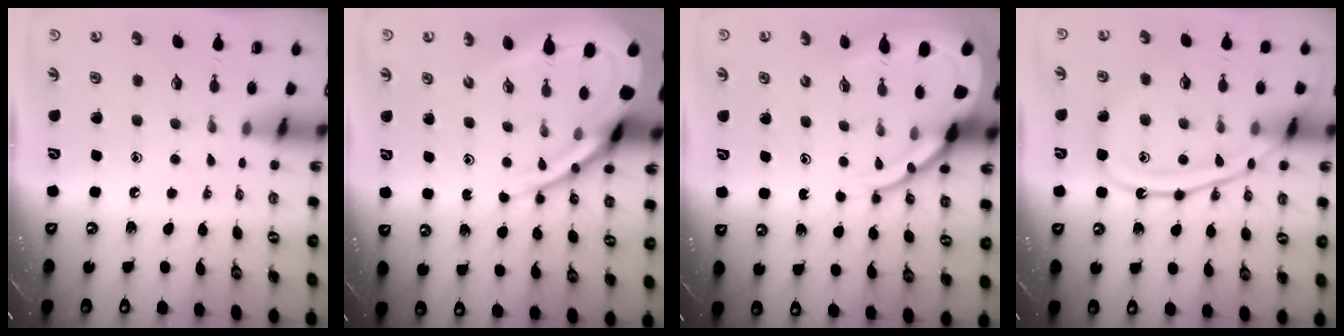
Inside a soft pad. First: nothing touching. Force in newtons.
{"total": 15.7, "press": 15.7, "slide": 1.4}
{"total": 13.1, "press": 13.0, "slide": 1.3}
{"total": 14.2, "press": 14.2, "slide": 1.2}